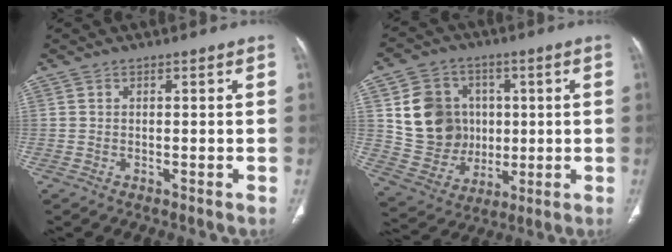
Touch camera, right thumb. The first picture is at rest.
{"total": 15.0, "force": [2.4, 13.1, 6.9], "torque": [-0.081, 0.001, 0.060]}